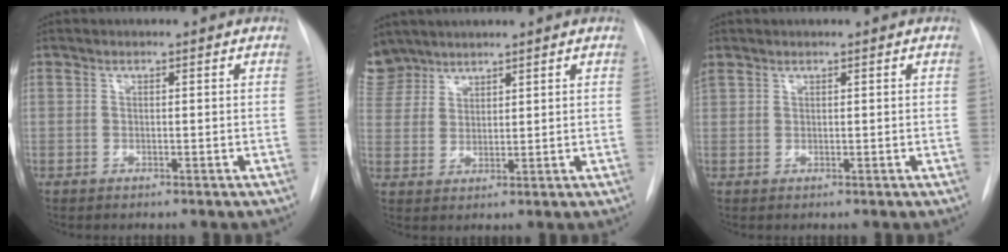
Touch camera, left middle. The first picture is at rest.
{"total": 6.9, "force": [5.9, 3.5, 0.2], "torque": [-0.003, 0.007, 0.122]}
{"total": 1.7, "force": [1.2, 1.1, 0.5], "torque": [-0.030, 0.020, 0.031]}